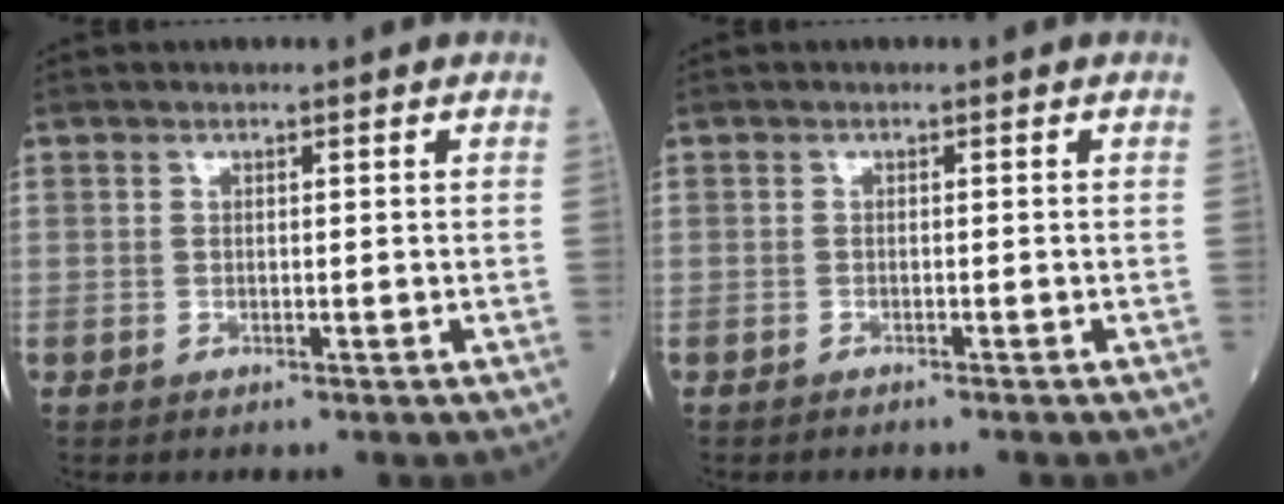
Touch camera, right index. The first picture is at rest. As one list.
[{"total": 1.3, "force": [-1.2, 0.0, 0.4], "torque": [-0.006, 0.001, -0.015]}]